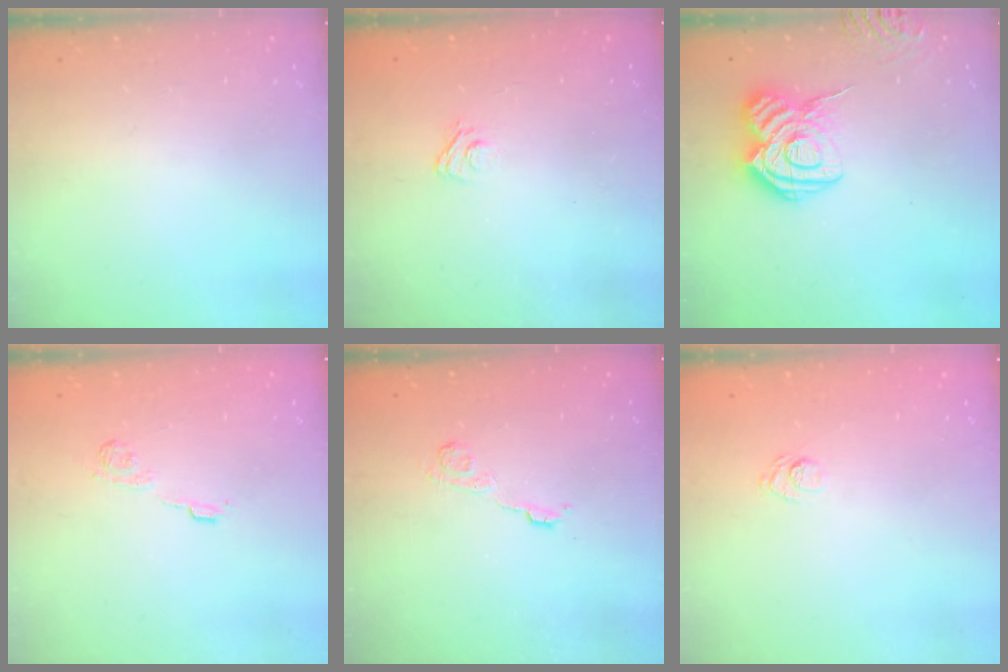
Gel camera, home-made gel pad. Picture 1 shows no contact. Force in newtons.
{"total": 2.9, "press": 2.6, "slide": 1.2}
{"total": 14.5, "press": 14.4, "slide": 1.4}
{"total": 8.7, "press": 8.6, "slide": 1.3}
{"total": 3.6, "press": 3.4, "slide": 1.2}
{"total": 6.6, "press": 6.5, "slide": 1.4}